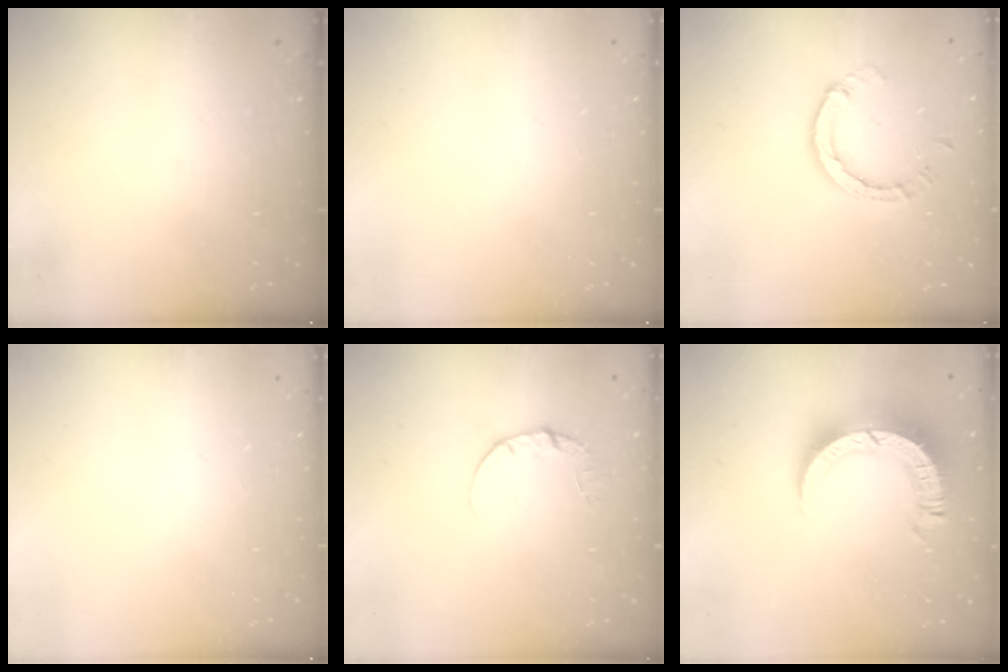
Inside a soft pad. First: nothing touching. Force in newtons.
{"total": 0.0}
{"total": 3.9, "press": 3.9, "slide": 0.2}
{"total": 0.0}
{"total": 3.6, "press": 3.6, "slide": 0.3}
{"total": 12.6, "press": 12.6, "slide": 1.4}